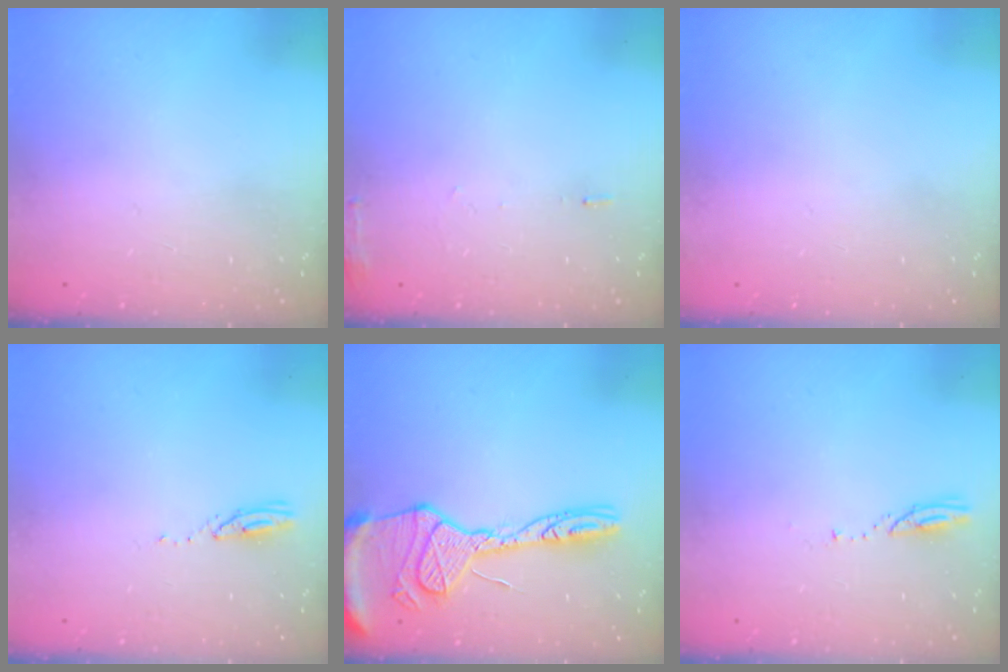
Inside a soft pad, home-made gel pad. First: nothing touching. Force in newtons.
{"total": 5.9, "press": 5.7, "slide": 1.6}
{"total": 13.0, "press": 3.6, "slide": 12.5}
{"total": 3.0, "press": 2.9, "slide": 0.3}
{"total": 17.8, "press": 17.7, "slide": 1.7}
{"total": 3.2, "press": 3.2, "slide": 0.3}